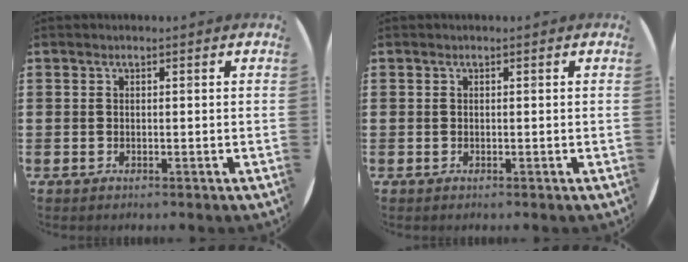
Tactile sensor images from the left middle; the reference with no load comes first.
{"total": 0.0}